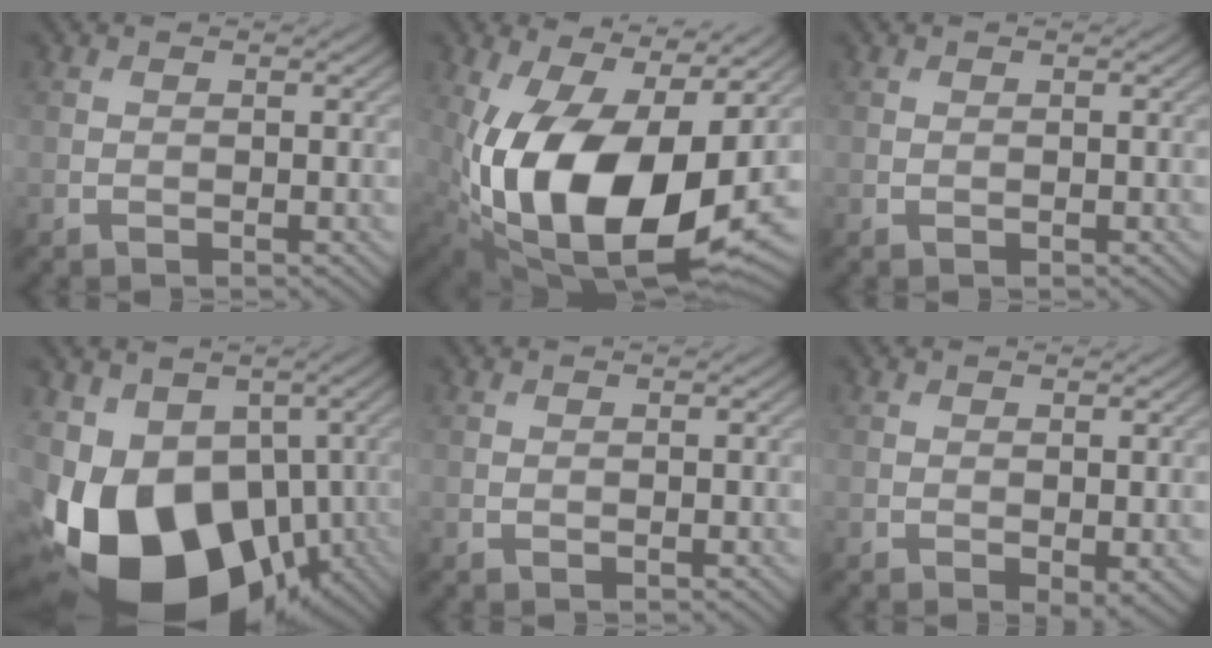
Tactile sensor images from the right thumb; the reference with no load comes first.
{"total": 19.0, "force": [-1.2, 10.4, 15.9], "torque": [-0.311, -0.039, -0.008]}
{"total": 0.0}
{"total": 19.2, "force": [-5.9, 13.4, 12.4], "torque": [-0.244, -0.030, -0.086]}
{"total": 0.0}
{"total": 1.6, "force": [-0.4, 0.7, 1.4], "torque": [-0.023, -0.010, -0.005]}